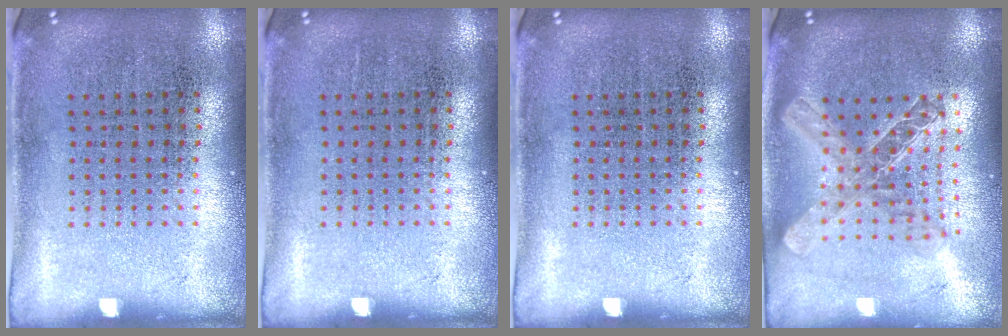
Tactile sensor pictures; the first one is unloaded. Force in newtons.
{"total": 0.0}
{"total": 0.0}
{"total": 2.0, "press": 1.7, "slide": 1.1}